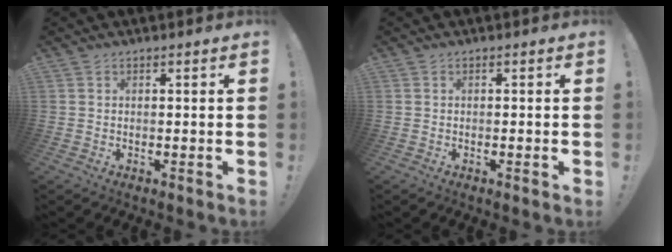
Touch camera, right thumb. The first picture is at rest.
{"total": 0.9, "force": [-0.4, -0.2, 0.8], "torque": [-0.021, 0.001, -0.006]}